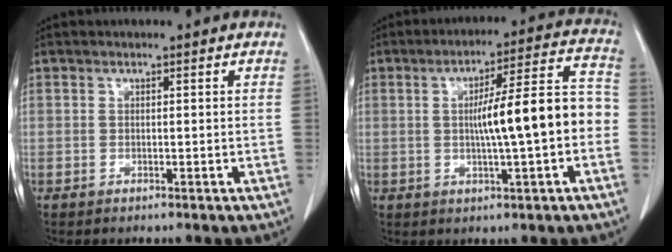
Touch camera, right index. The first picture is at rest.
{"total": 12.1, "force": [-1.1, 1.3, 12.0], "torque": [-0.174, 0.029, -0.018]}